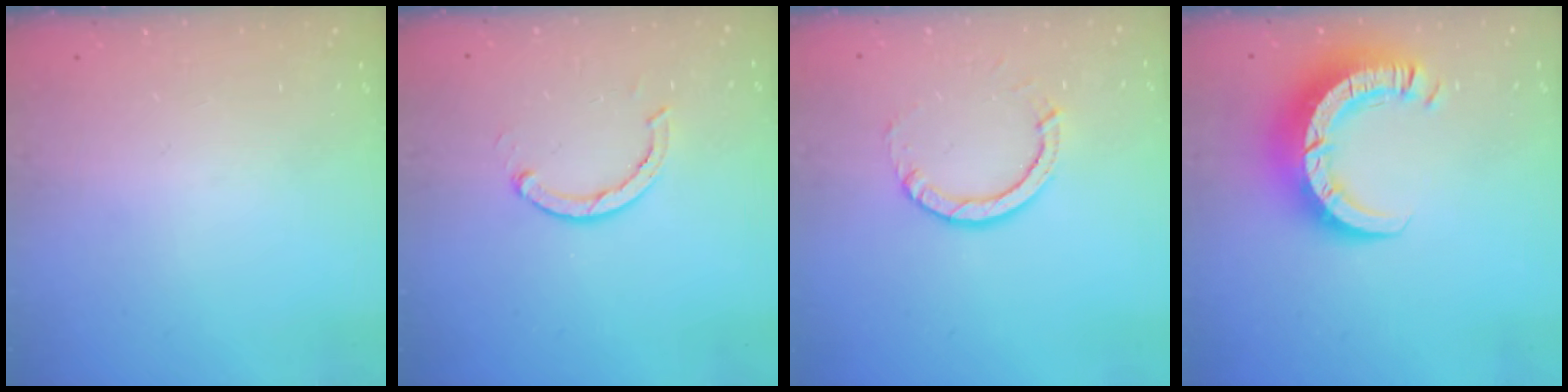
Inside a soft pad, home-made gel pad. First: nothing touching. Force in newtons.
{"total": 2.9, "press": 2.8, "slide": 0.5}
{"total": 4.5, "press": 4.5, "slide": 0.3}
{"total": 10.6, "press": 10.5, "slide": 1.0}